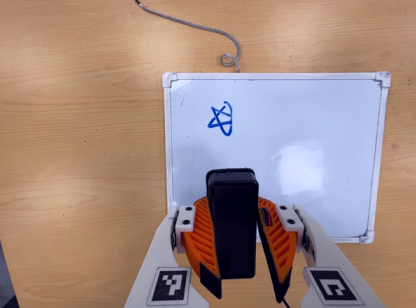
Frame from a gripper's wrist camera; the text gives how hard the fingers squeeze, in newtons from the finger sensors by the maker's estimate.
{"total": 11.6, "left": 10.1, "right": 13.1}